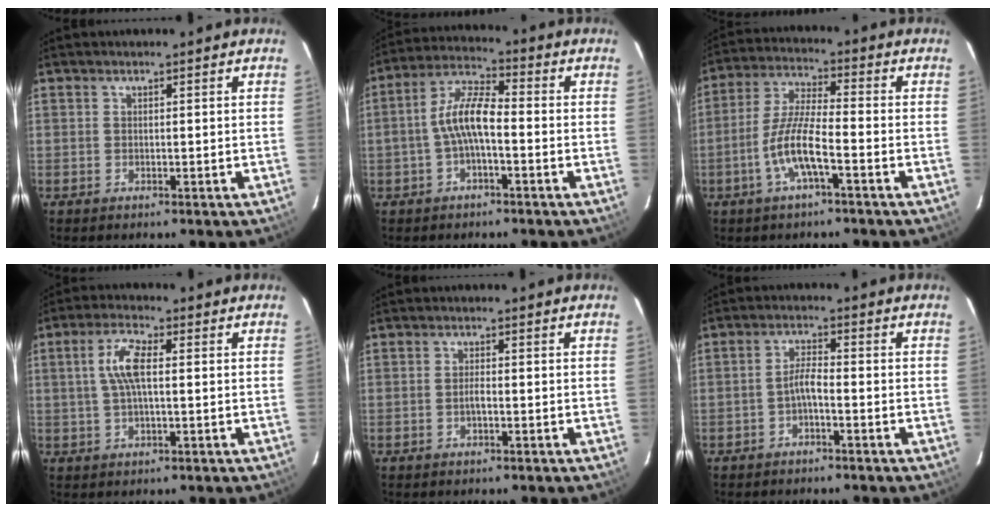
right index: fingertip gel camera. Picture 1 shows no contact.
{"total": 7.6, "force": [-1.9, 2.4, 7.0], "torque": [-0.151, 0.019, -0.038]}
{"total": 8.7, "force": [-3.9, 1.2, 7.7], "torque": [-0.164, 0.001, -0.075]}
{"total": 6.2, "force": [0.7, 2.0, 5.8], "torque": [-0.117, 0.011, 0.016]}
{"total": 1.3, "force": [-0.6, 0.3, 1.1], "torque": [-0.021, 0.001, -0.012]}
{"total": 2.8, "force": [-1.7, 0.4, 2.2], "torque": [-0.049, 0.009, -0.033]}